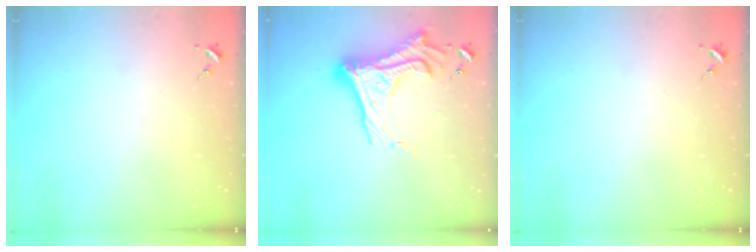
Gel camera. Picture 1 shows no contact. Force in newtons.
{"total": 20.9, "press": 20.8, "slide": 1.7}
{"total": 0.0}